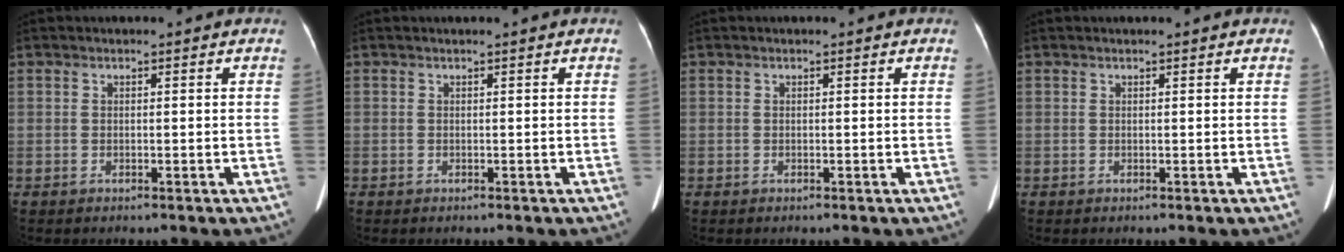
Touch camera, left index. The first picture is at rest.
{"total": 0.0}
{"total": 0.0}
{"total": 0.5, "force": [0.5, 0.0, 0.3], "torque": [-0.005, 0.010, 0.007]}